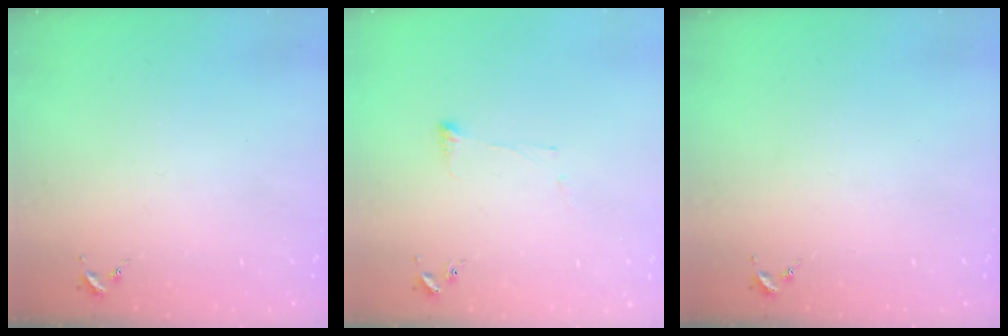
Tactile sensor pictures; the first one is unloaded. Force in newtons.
{"total": 3.9, "press": 3.8, "slide": 0.9}
{"total": 0.0}